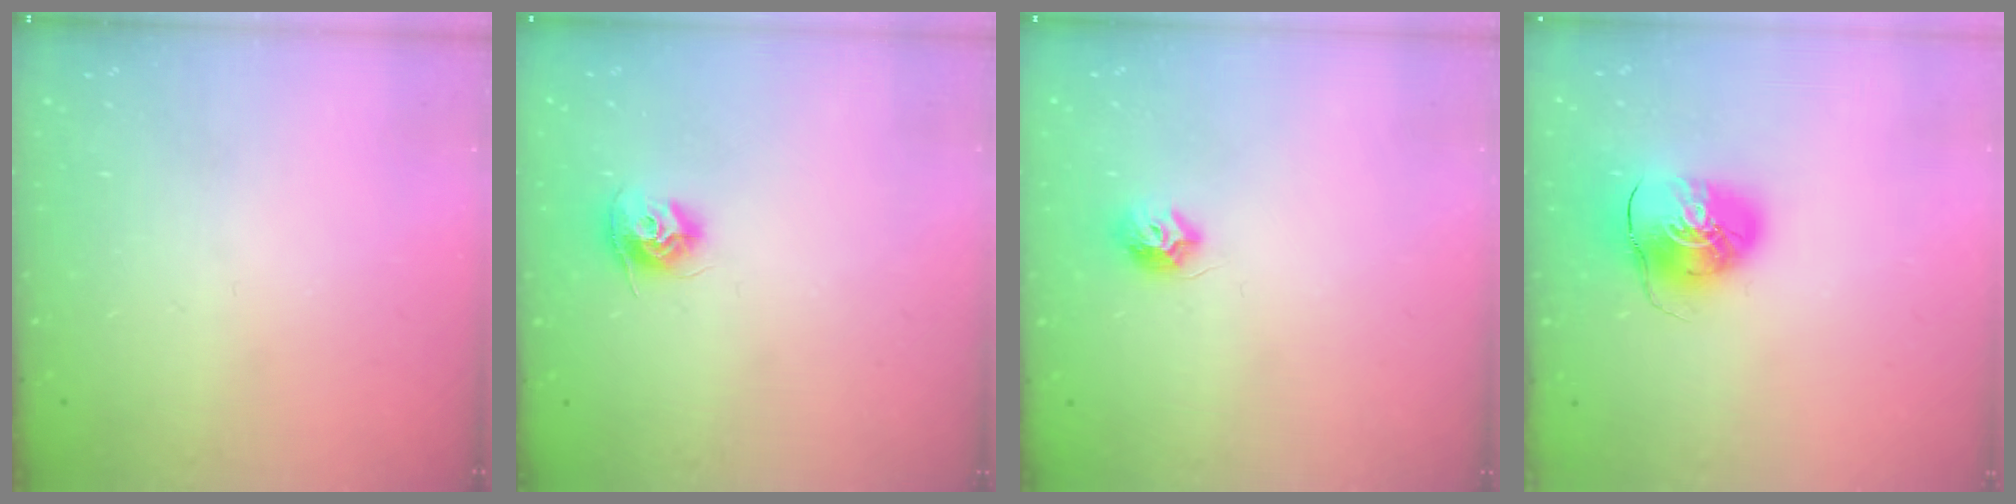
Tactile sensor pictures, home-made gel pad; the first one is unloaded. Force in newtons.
{"total": 9.7, "press": 9.7, "slide": 0.5}
{"total": 7.6, "press": 7.6, "slide": 0.2}
{"total": 9.4, "press": 9.3, "slide": 1.3}